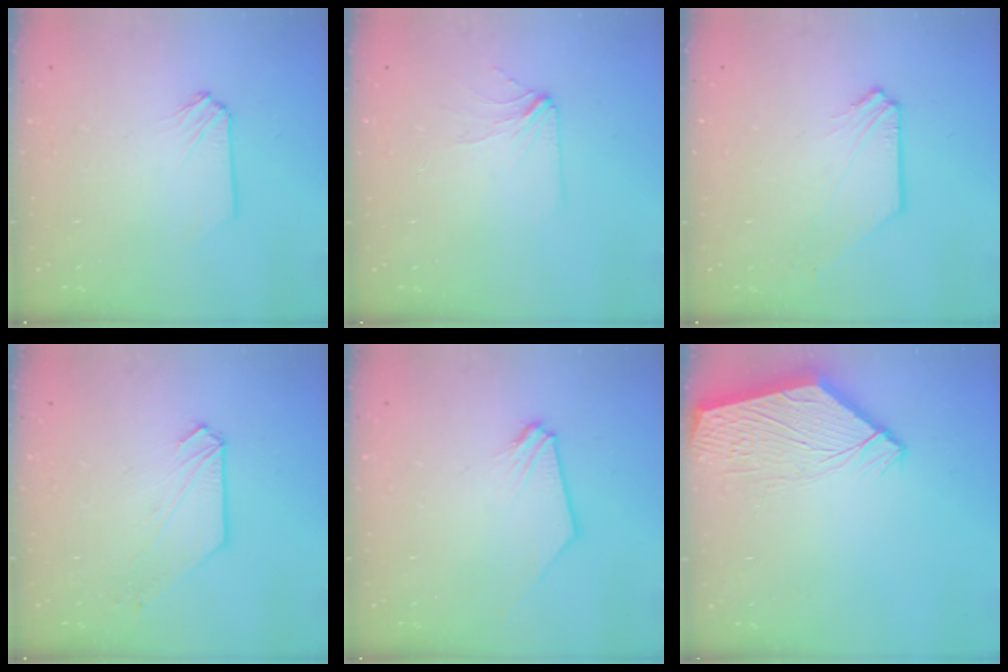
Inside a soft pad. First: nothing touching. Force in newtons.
{"total": 2.8, "press": 2.8, "slide": 0.4}
{"total": 1.0, "press": 1.0, "slide": 0.1}
{"total": 1.8, "press": 1.8, "slide": 0.1}
{"total": 0.9, "press": 0.9, "slide": 0.1}
{"total": 8.6, "press": 8.6, "slide": 1.0}